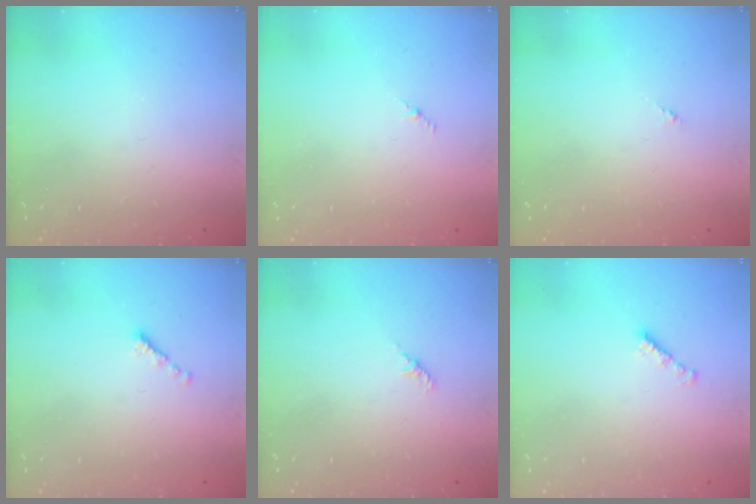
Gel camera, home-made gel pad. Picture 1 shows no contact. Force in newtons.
{"total": 1.2, "press": 1.1, "slide": 0.6}
{"total": 0.0}
{"total": 0.0}
{"total": 1.8, "press": 1.7, "slide": 0.6}
{"total": 2.2, "press": 2.1, "slide": 0.7}